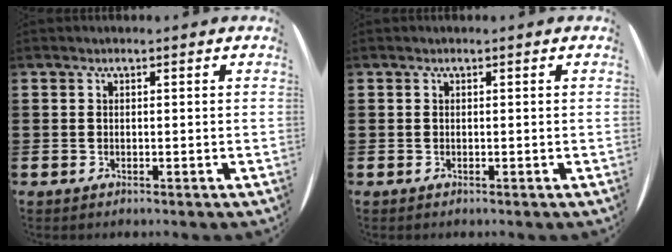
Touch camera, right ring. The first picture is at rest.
{"total": 0.0}